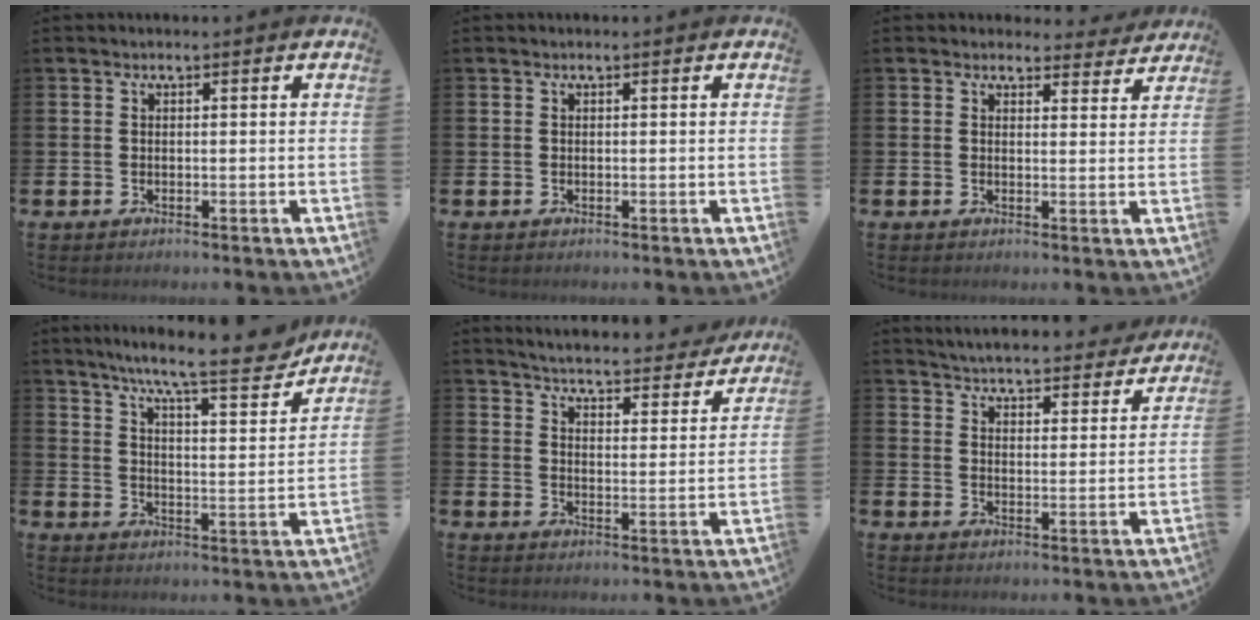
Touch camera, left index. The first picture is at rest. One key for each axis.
{"total": 0.0}
{"total": 2.8, "fx": 2.7, "fy": 0.8, "fz": 0.1, "tx": 0.006, "ty": -0.017, "tz": 0.045}
{"total": 10.1, "fx": 8.8, "fy": 0.5, "fz": 4.9, "tx": -0.112, "ty": -0.049, "tz": 0.148}
{"total": 5.0, "fx": 4.9, "fy": 0.4, "fz": 0.9, "tx": -0.036, "ty": -0.040, "tz": 0.080}
{"total": 5.2, "fx": 5.2, "fy": 0.6, "fz": 0.3, "tx": -0.023, "ty": -0.039, "tz": 0.089}